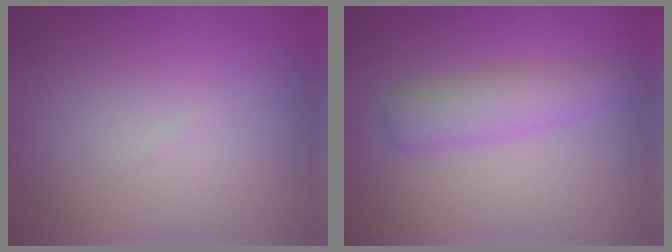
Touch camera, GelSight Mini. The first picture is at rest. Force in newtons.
{"total": 2.9, "press": 2.9, "slide": 0.1}